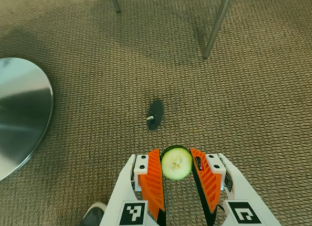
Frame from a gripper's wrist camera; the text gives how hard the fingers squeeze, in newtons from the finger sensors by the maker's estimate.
{"total": 8.3, "left": 8.2, "right": 8.4}